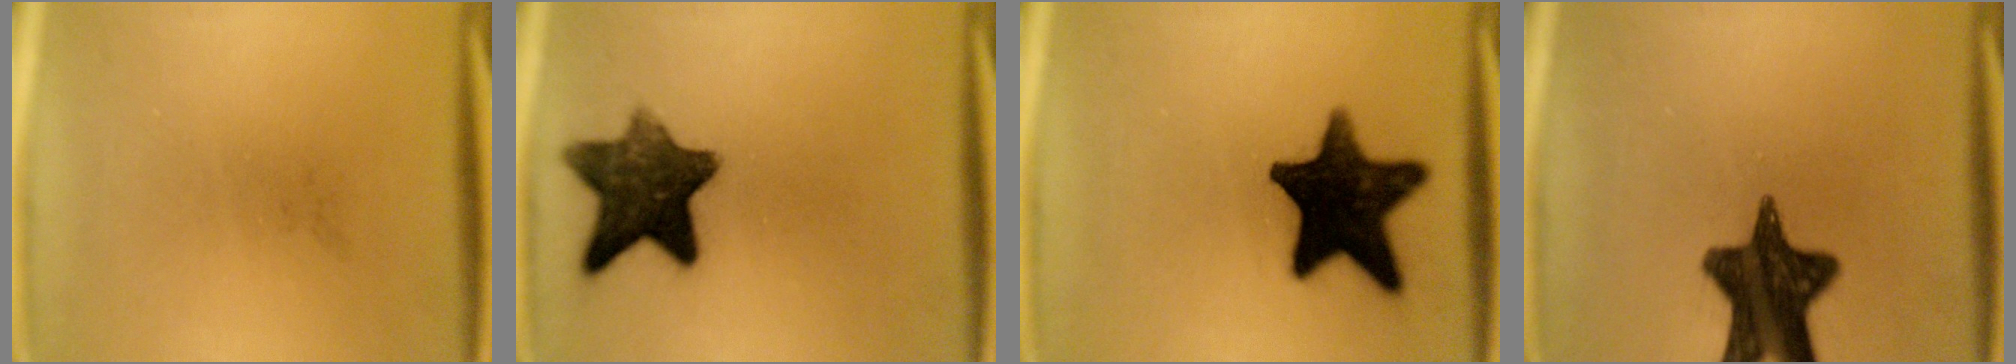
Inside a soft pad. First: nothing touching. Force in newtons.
{"total": 11.8}
{"total": 16.2}
{"total": 14.8}